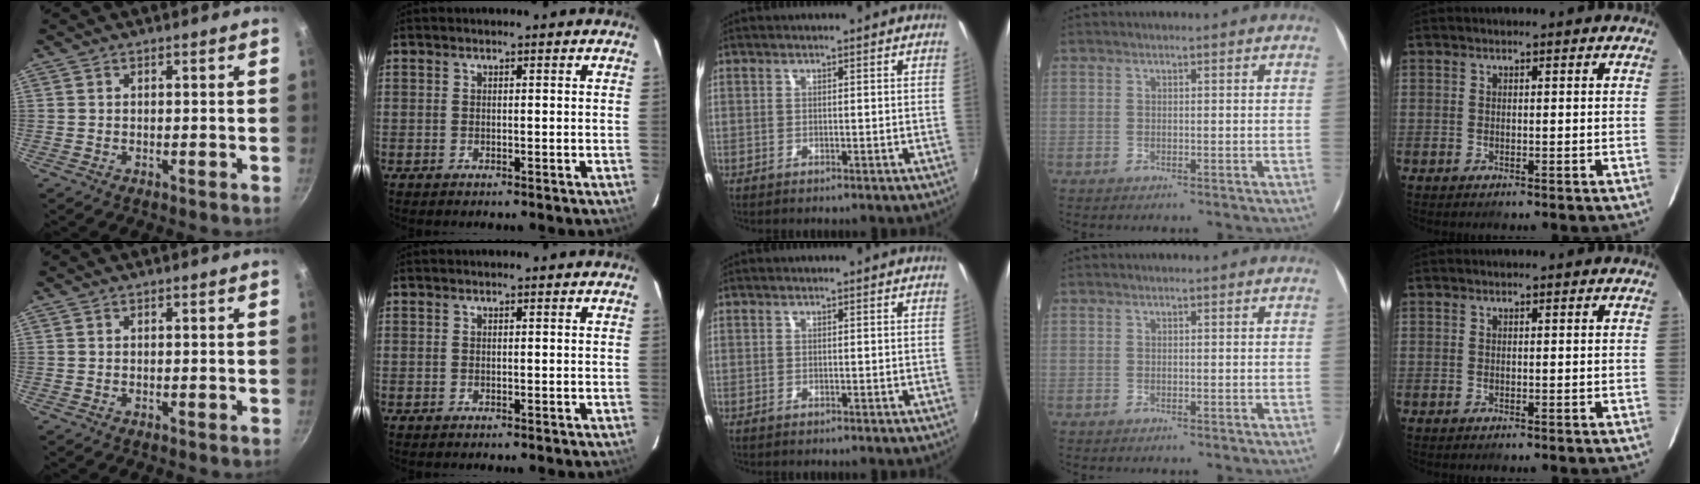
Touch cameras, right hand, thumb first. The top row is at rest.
{}